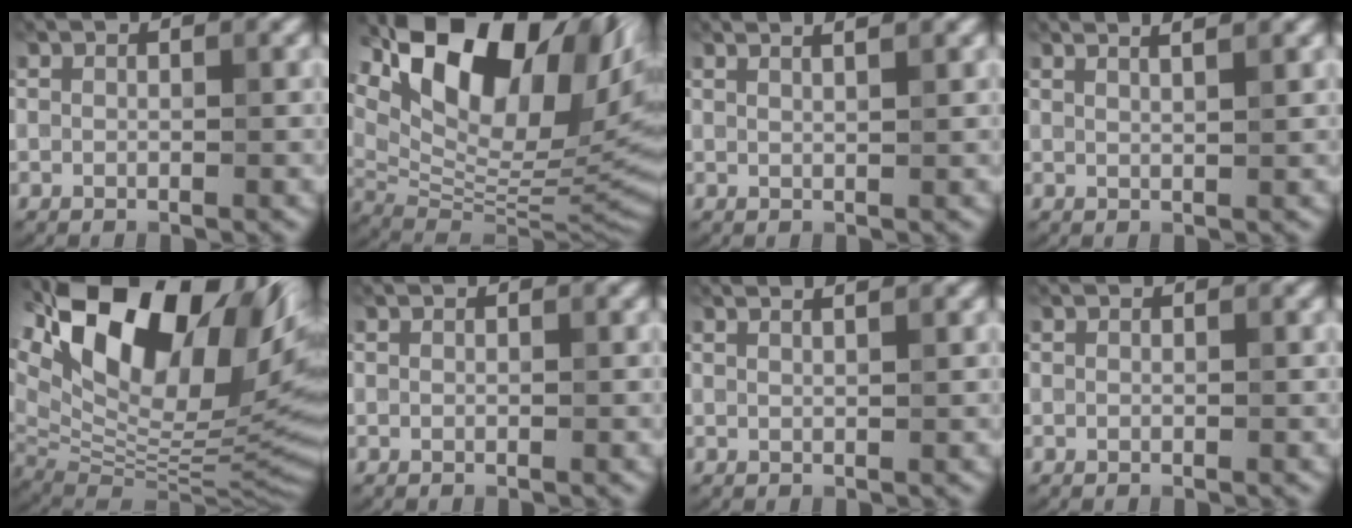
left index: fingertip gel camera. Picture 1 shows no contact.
{"total": 16.7, "force": [7.6, 8.9, 11.9], "torque": [-0.216, 0.028, 0.144]}
{"total": 2.2, "force": [1.7, 0.7, 1.2], "torque": [0.015, 0.023, -0.015]}
{"total": 2.5, "force": [2.0, 0.8, 1.4], "torque": [0.015, 0.025, -0.010]}
{"total": 18.3, "force": [6.9, 9.0, 14.4], "torque": [-0.242, 0.016, 0.140]}
{"total": 0.0}
{"total": 1.9, "force": [1.5, 0.6, 1.0], "torque": [0.016, 0.017, -0.017]}
{"total": 0.0}